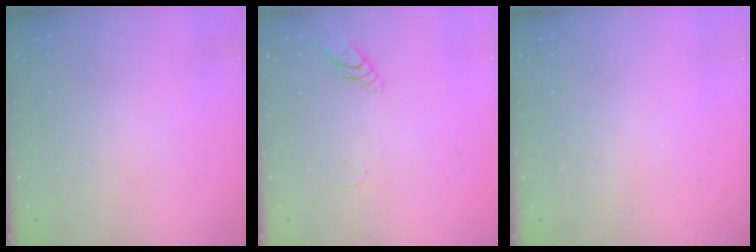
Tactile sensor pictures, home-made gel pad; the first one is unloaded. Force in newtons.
{"total": 6.4, "press": 6.4, "slide": 0.6}
{"total": 0.0}